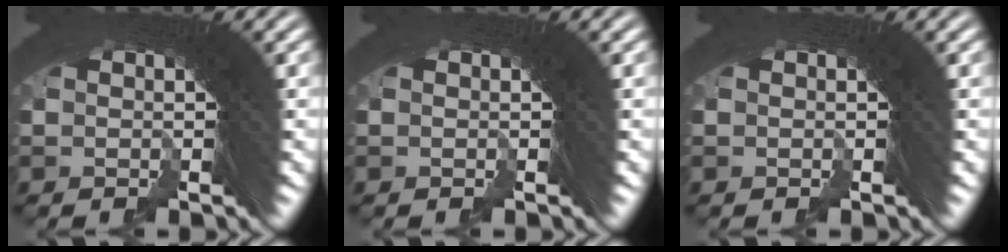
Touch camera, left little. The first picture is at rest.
{"total": 0.0}
{"total": 0.0}